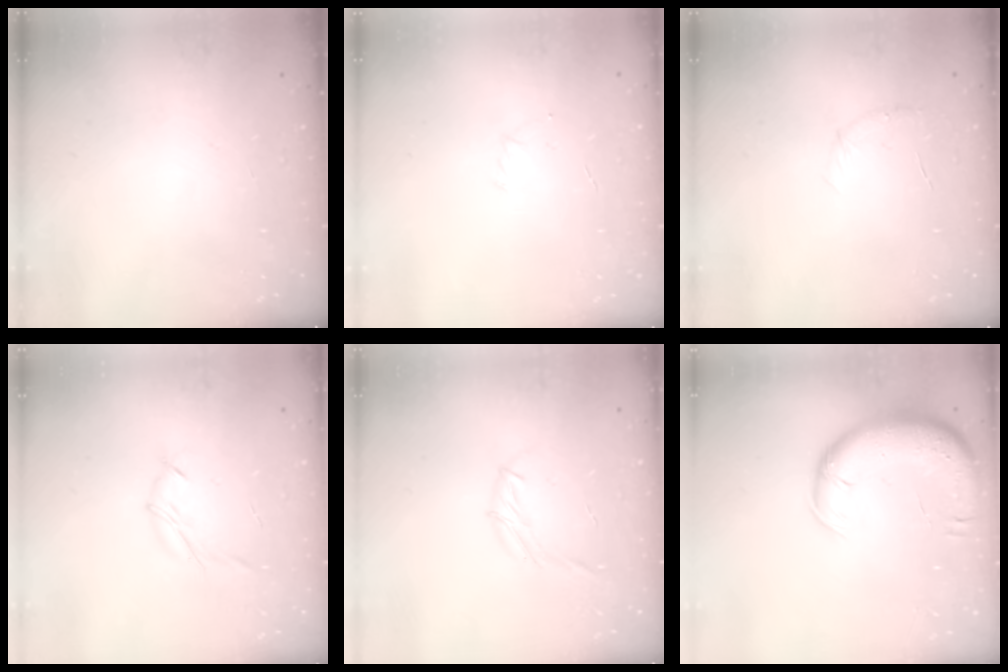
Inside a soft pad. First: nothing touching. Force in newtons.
{"total": 2.9, "press": 2.8, "slide": 0.8}
{"total": 5.2, "press": 5.0, "slide": 1.5}
{"total": 7.1, "press": 7.0, "slide": 1.5}
{"total": 6.4, "press": 6.3, "slide": 1.4}
{"total": 13.2, "press": 12.8, "slide": 3.3}